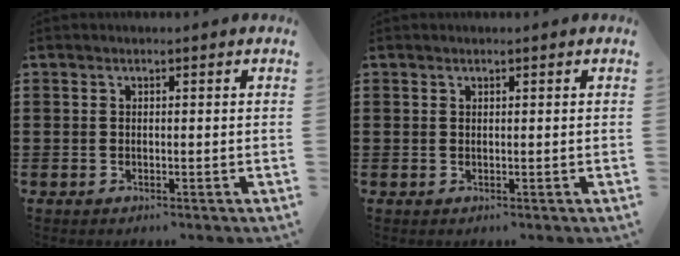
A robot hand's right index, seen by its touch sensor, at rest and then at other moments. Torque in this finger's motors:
{"motor_torque": [-0.17, 0.04, -0.02, -0.01]}